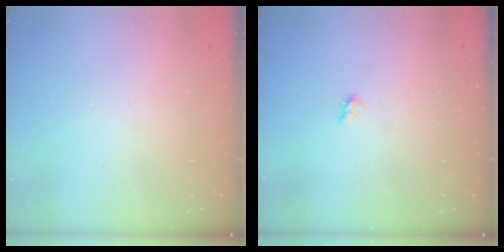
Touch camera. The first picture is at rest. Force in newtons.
{"total": 1.9, "press": 1.9, "slide": 0.3}